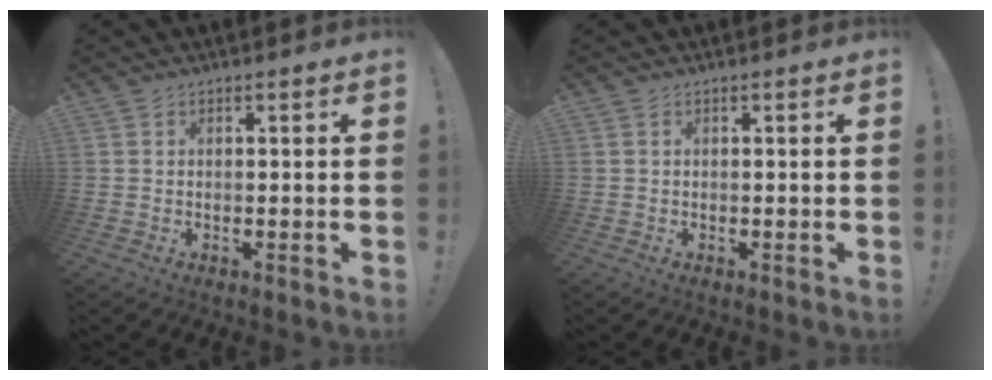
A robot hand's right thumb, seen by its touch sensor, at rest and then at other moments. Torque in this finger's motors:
{"motor_torque": [-0.06, 0.08, 0.09, -0.10, -0.05]}